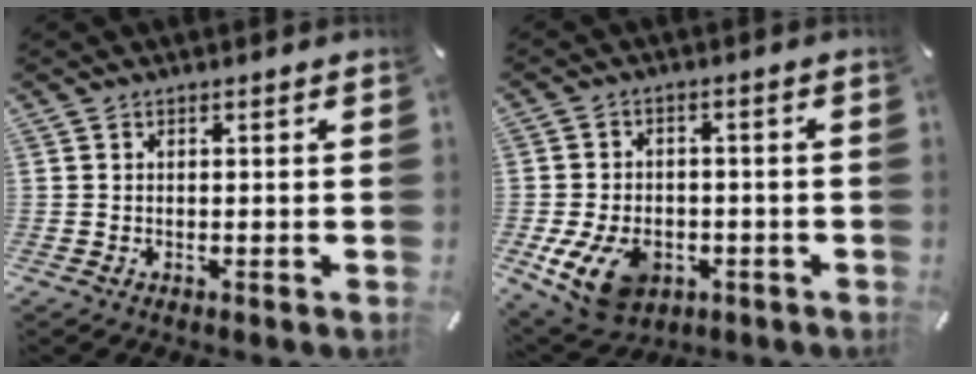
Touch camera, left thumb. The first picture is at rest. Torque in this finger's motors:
{"motor_torque": [0.91, 2.54, 0.61, 0.00, 0.29]}